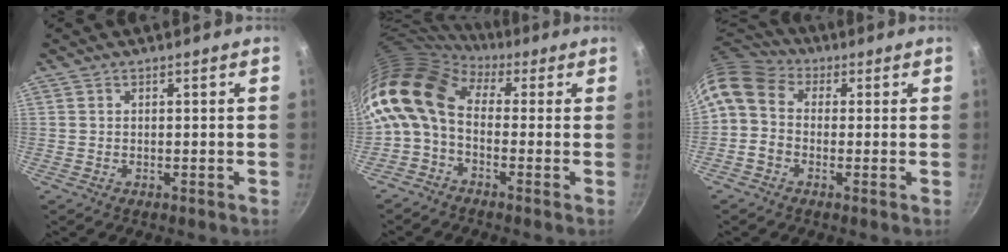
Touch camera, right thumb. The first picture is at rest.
{"total": 12.4, "force": [0.5, 8.2, 9.2], "torque": [-0.174, 0.027, -0.014]}
{"total": 8.6, "force": [0.4, 6.9, 5.2], "torque": [-0.084, 0.023, -0.011]}